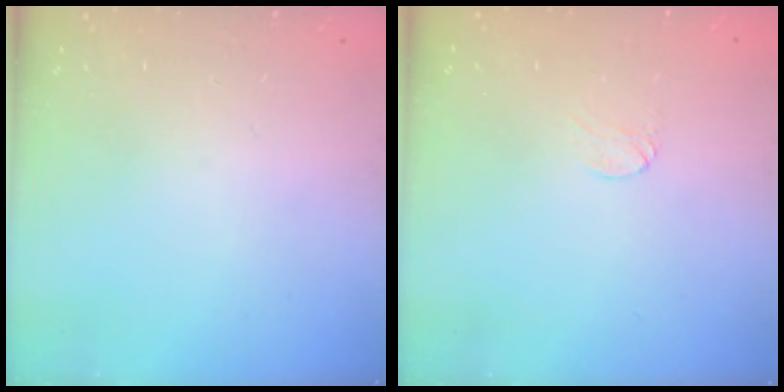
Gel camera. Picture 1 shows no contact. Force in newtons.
{"total": 2.9, "press": 2.9, "slide": 0.3}